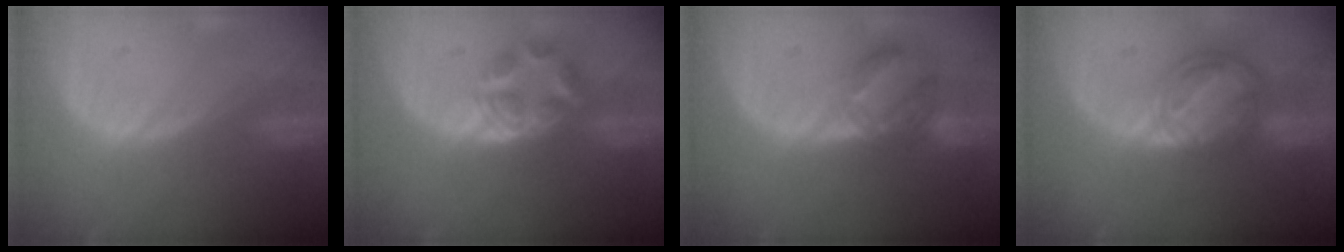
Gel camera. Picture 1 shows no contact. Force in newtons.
{"total": 5.9, "press": 5.0, "slide": 3.2}
{"total": 6.8, "press": 6.0, "slide": 3.2}
{"total": 8.1, "press": 7.0, "slide": 4.2}